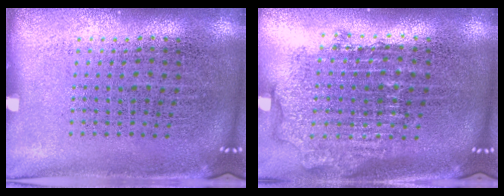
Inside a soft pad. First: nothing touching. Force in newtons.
{"total": 1.8, "press": 1.5, "slide": 1.1}